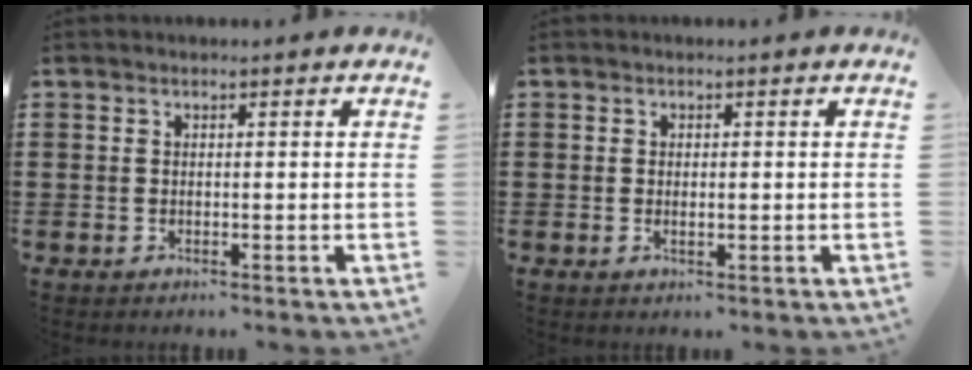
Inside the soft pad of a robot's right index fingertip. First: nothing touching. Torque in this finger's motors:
{"motor_torque": [-0.81, 0.91, -0.03, 0.00]}